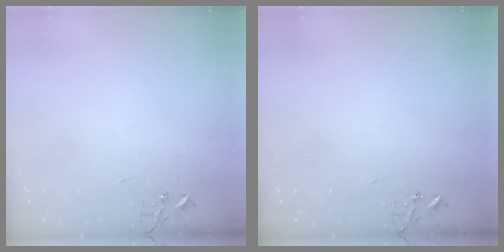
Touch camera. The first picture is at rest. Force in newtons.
{"total": 0.0}